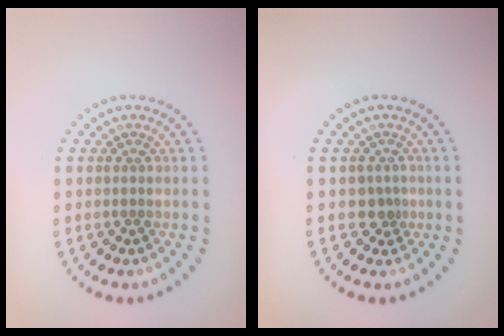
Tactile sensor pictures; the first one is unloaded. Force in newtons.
{"total": 1.5, "press": 1.1, "slide": 1.0}